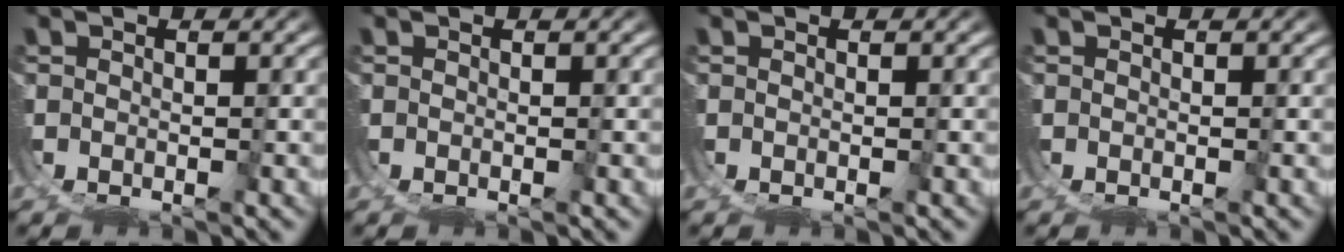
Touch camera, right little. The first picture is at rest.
{"total": 0.0}
{"total": 0.0}
{"total": 0.0}